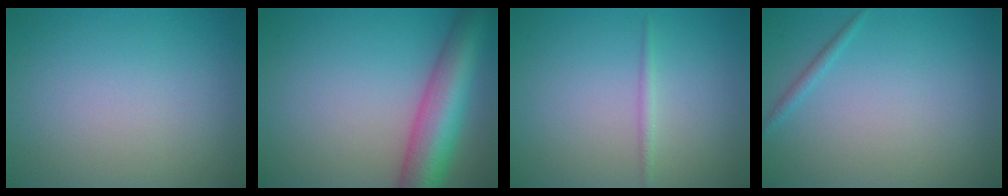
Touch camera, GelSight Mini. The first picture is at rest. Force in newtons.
{"total": 8.4, "press": 8.4, "slide": 0.3}
{"total": 0.9, "press": 0.9, "slide": 0.0}
{"total": 0.8, "press": 0.8, "slide": 0.0}